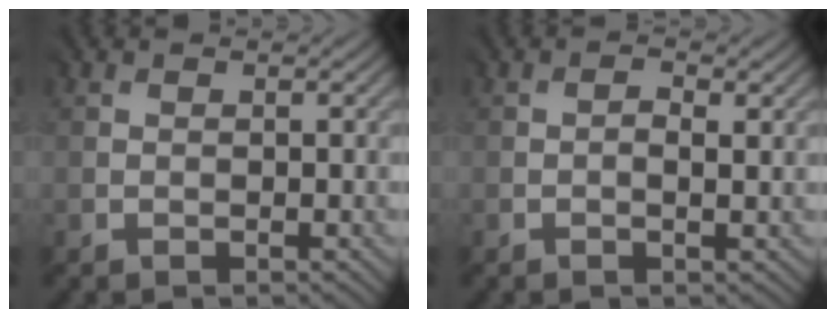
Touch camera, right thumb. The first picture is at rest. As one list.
[{"total": 1.2, "force": [-0.1, 0.4, 1.2], "torque": [-0.019, -0.007, 0.000]}]